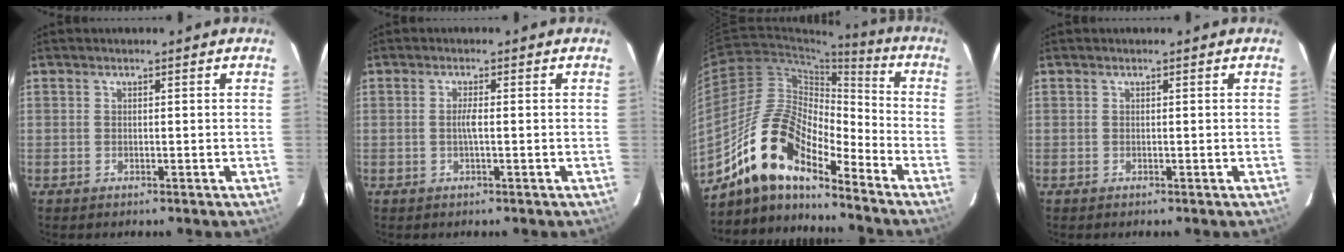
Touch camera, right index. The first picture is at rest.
{"total": 1.6, "force": [-0.3, -0.1, 1.6], "torque": [-0.029, 0.000, -0.007]}
{"total": 15.9, "force": [-12.2, 5.1, 8.9], "torque": [-0.159, 0.002, -0.242]}
{"total": 0.0}